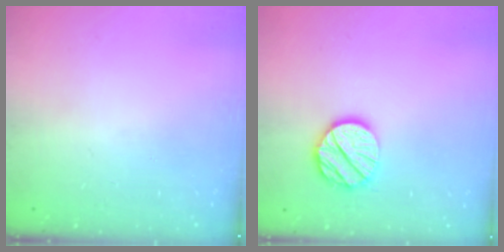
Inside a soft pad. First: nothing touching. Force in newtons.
{"total": 11.9, "press": 11.9, "slide": 1.0}